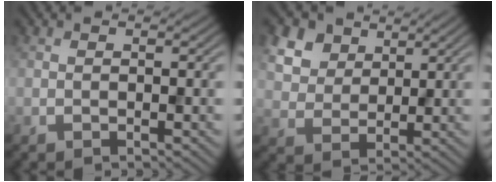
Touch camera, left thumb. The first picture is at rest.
{"total": 7.6, "force": [4.2, 5.2, 3.7], "torque": [-0.130, 0.000, 0.088]}